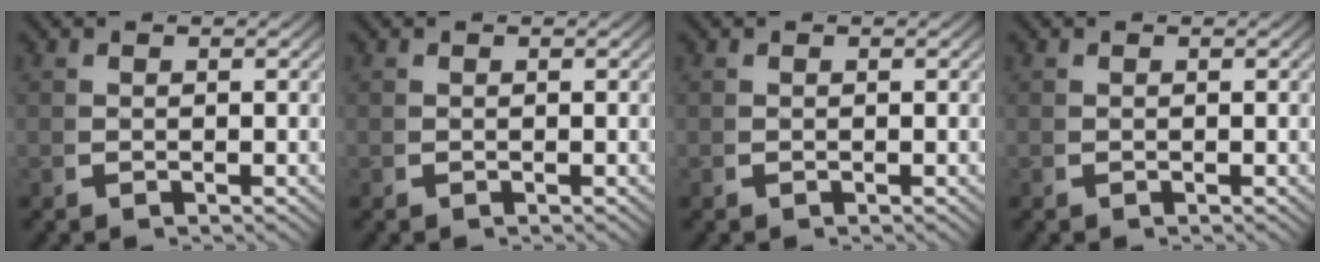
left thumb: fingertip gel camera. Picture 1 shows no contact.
{"total": 0.0}
{"total": 0.0}
{"total": 0.0}